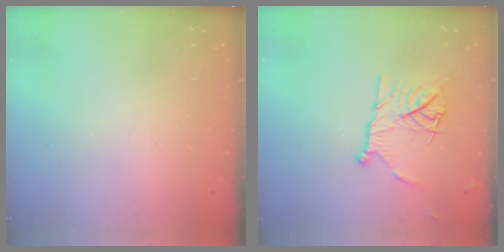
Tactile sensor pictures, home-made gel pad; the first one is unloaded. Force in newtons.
{"total": 12.8, "press": 12.8, "slide": 1.1}